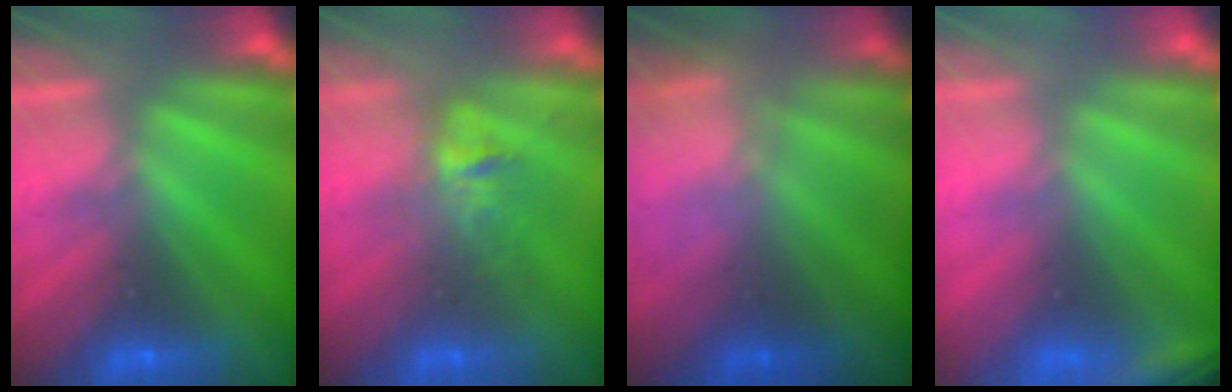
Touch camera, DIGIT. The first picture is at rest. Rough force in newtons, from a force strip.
{"total": 2.7}
{"total": 8.5}
{"total": 2.4}